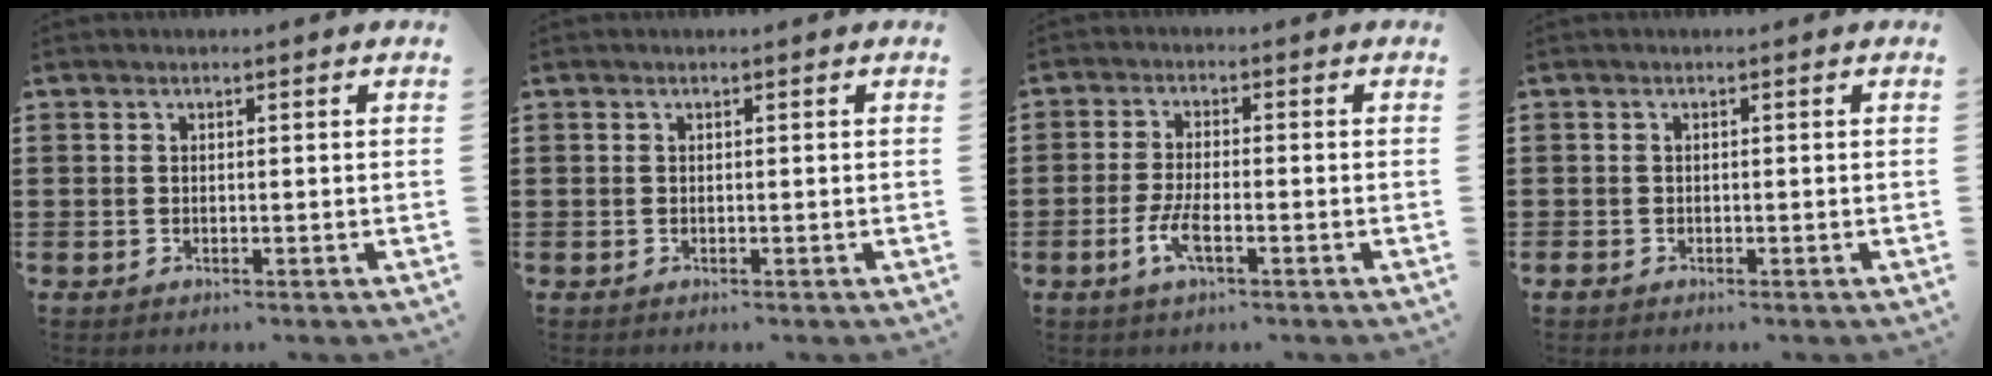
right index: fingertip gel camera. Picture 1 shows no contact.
{"total": 0.0}
{"total": 4.3, "force": [-1.8, 1.1, 3.8], "torque": [-0.082, -0.004, -0.038]}
{"total": 0.7, "force": [-0.5, 0.5, 0.2], "torque": [-0.005, -0.002, -0.011]}